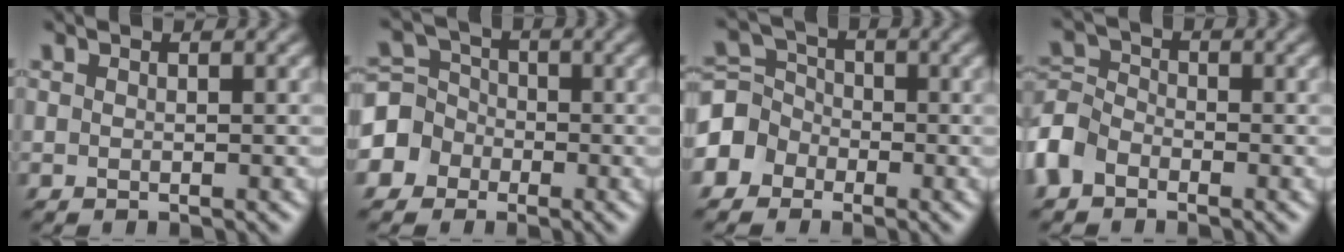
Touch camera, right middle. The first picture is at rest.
{"total": 4.8, "force": [-1.9, 4.4, 0.8], "torque": [0.001, 0.011, -0.057]}
{"total": 4.0, "force": [-1.8, 3.5, 1.0], "torque": [-0.004, 0.012, -0.051]}
{"total": 3.7, "force": [-2.1, 2.6, 1.6], "torque": [-0.039, 0.006, -0.058]}